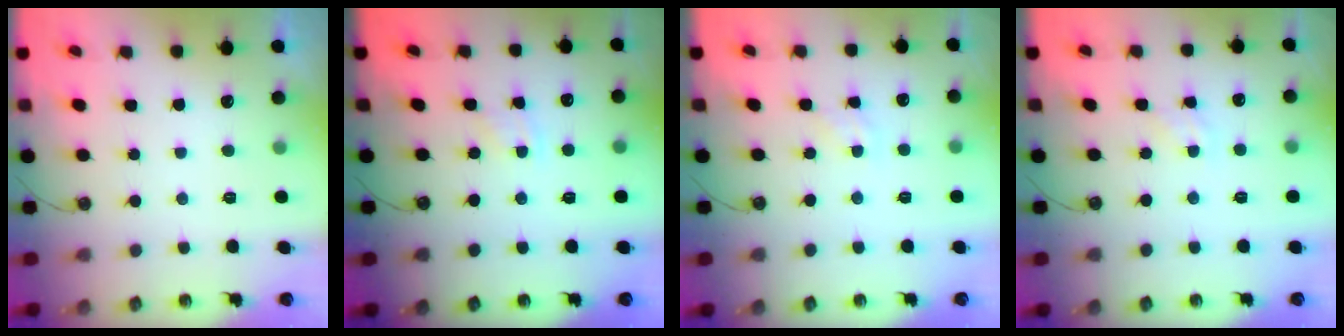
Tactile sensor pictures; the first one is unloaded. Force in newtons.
{"total": 3.5, "press": 3.5, "slide": 0.4}
{"total": 1.4, "press": 1.4, "slide": 0.2}
{"total": 1.4, "press": 1.4, "slide": 0.2}